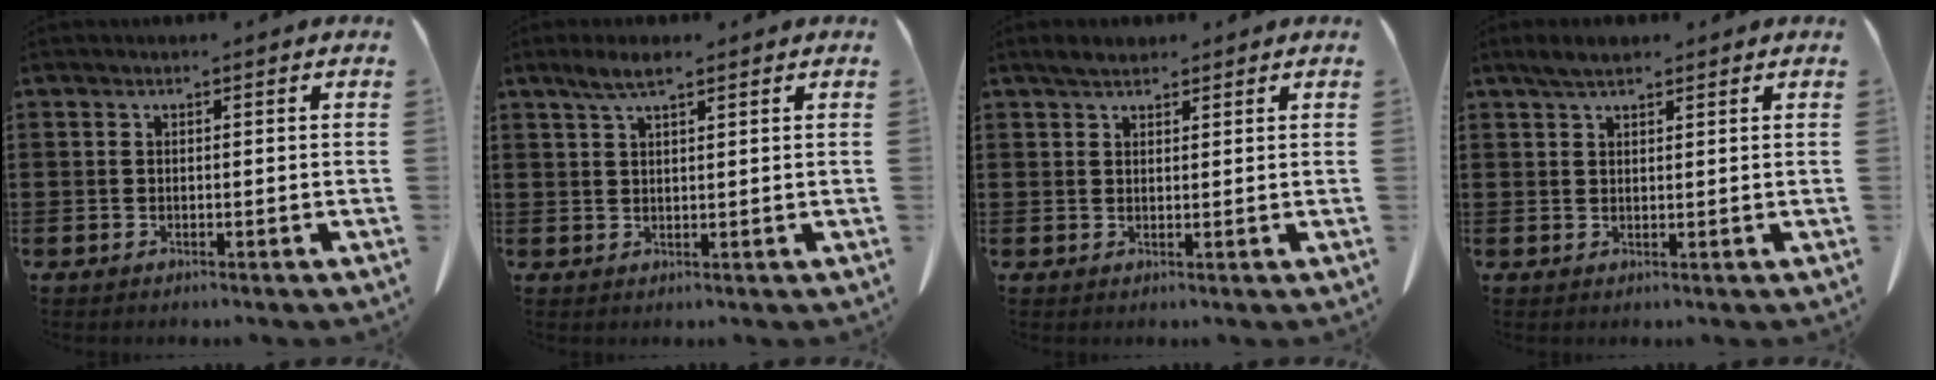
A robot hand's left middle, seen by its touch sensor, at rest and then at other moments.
{"total": 3.4, "force": [2.3, 0.6, 2.4], "torque": [-0.052, 0.003, 0.040]}
{"total": 2.1, "force": [1.8, 0.7, 0.8], "torque": [-0.012, 0.001, 0.033]}
{"total": 2.5, "force": [1.9, 0.7, 1.5], "torque": [-0.033, 0.004, 0.035]}